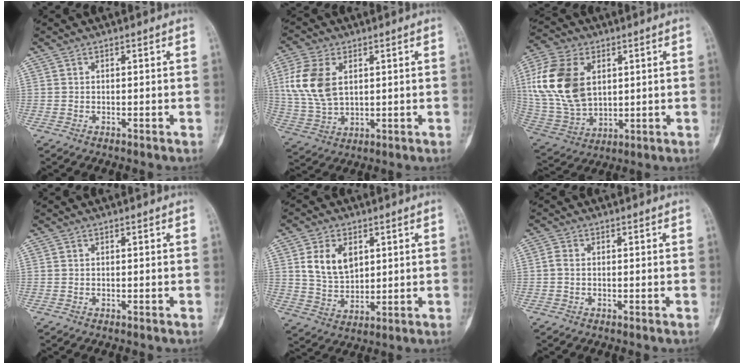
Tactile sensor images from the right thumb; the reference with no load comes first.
{"total": 11.6, "force": [2.9, 7.1, 8.6], "torque": [-0.182, -0.005, 0.064]}
{"total": 18.1, "force": [4.0, 11.7, 13.2], "torque": [-0.269, -0.008, 0.086]}
{"total": 0.0}
{"total": 8.9, "force": [3.0, 6.0, 5.8], "torque": [-0.087, -0.016, 0.065]}
{"total": 1.5, "force": [-0.1, 1.0, 1.1], "torque": [-0.024, 0.002, -0.004]}